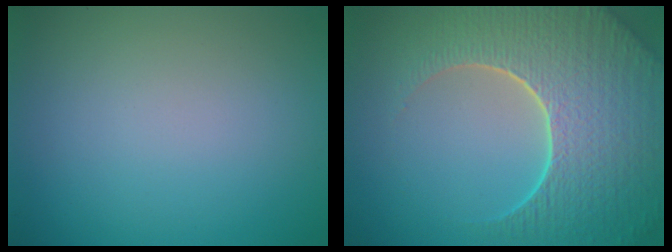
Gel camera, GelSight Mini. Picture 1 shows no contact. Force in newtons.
{"total": 9.2, "press": 6.6, "slide": 6.4}